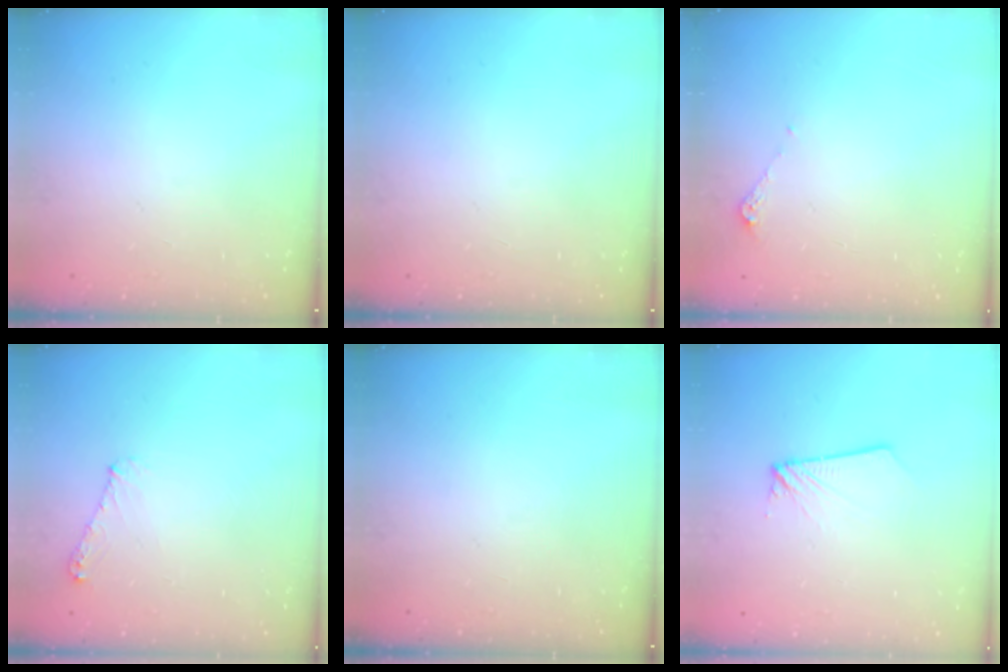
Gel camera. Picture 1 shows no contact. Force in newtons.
{"total": 0.0}
{"total": 4.3, "press": 4.2, "slide": 0.5}
{"total": 5.7, "press": 5.7, "slide": 0.5}
{"total": 0.0}
{"total": 1.8, "press": 1.8, "slide": 0.1}